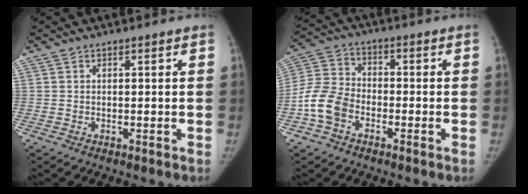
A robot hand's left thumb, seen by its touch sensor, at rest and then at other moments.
{"total": 8.9, "force": [-3.6, 6.4, 5.1], "torque": [-0.099, 0.028, -0.076]}